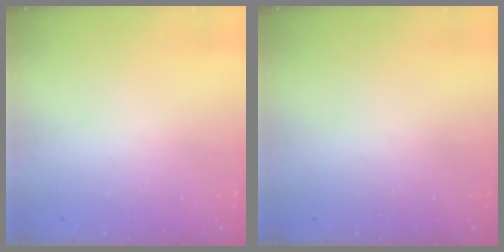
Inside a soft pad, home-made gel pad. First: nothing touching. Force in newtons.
{"total": 0.0}